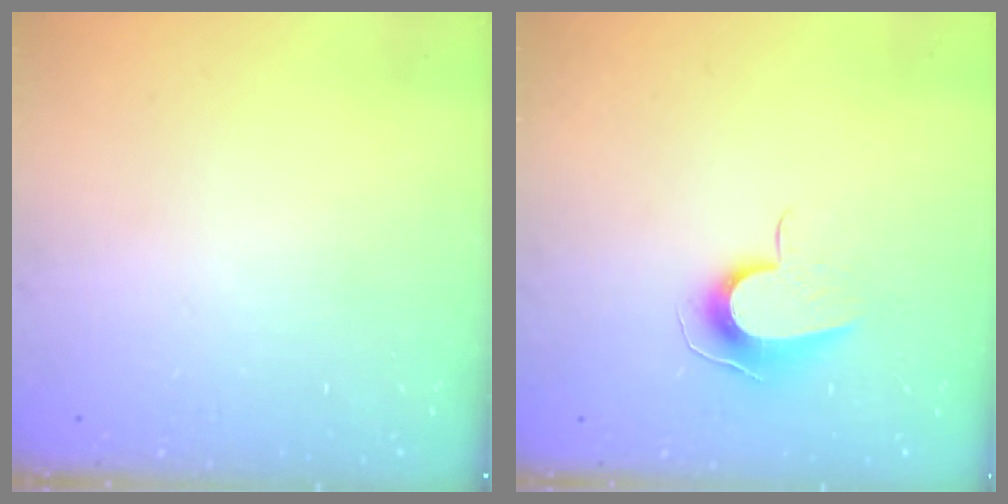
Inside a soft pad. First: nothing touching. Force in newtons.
{"total": 8.9, "press": 8.8, "slide": 0.5}